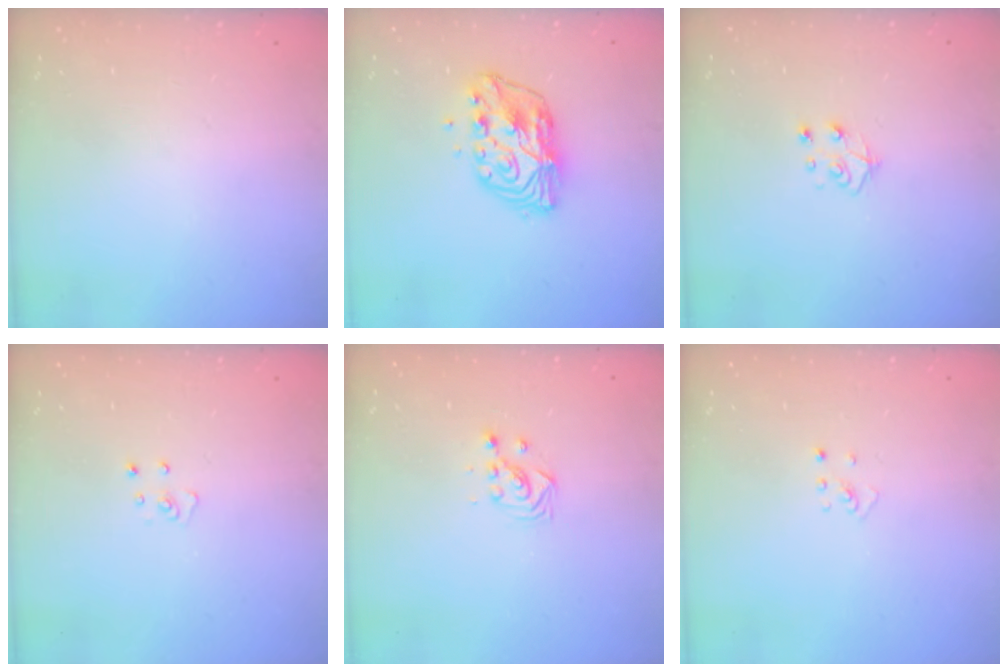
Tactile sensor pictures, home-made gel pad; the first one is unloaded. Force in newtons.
{"total": 9.8, "press": 9.8, "slide": 0.7}
{"total": 4.8, "press": 4.8, "slide": 0.4}
{"total": 3.9, "press": 3.9, "slide": 0.3}
{"total": 2.9, "press": 2.9, "slide": 0.3}
{"total": 2.0, "press": 2.0, "slide": 0.3}